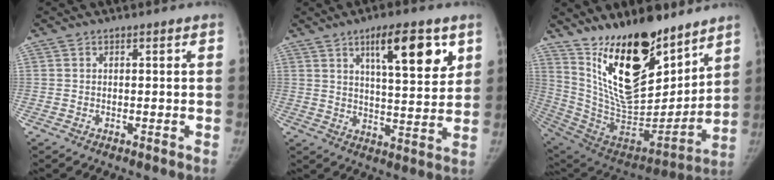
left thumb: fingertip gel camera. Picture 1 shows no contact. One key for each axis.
{"total": 13.4, "fx": 6.6, "fy": 4.1, "fz": 10.9, "tx": -0.136, "ty": -0.032, "tz": 0.101}
{"total": 26.0, "fx": 16.1, "fy": 11.4, "fz": 17.0, "tx": -0.242, "ty": -0.102, "tz": 0.287}